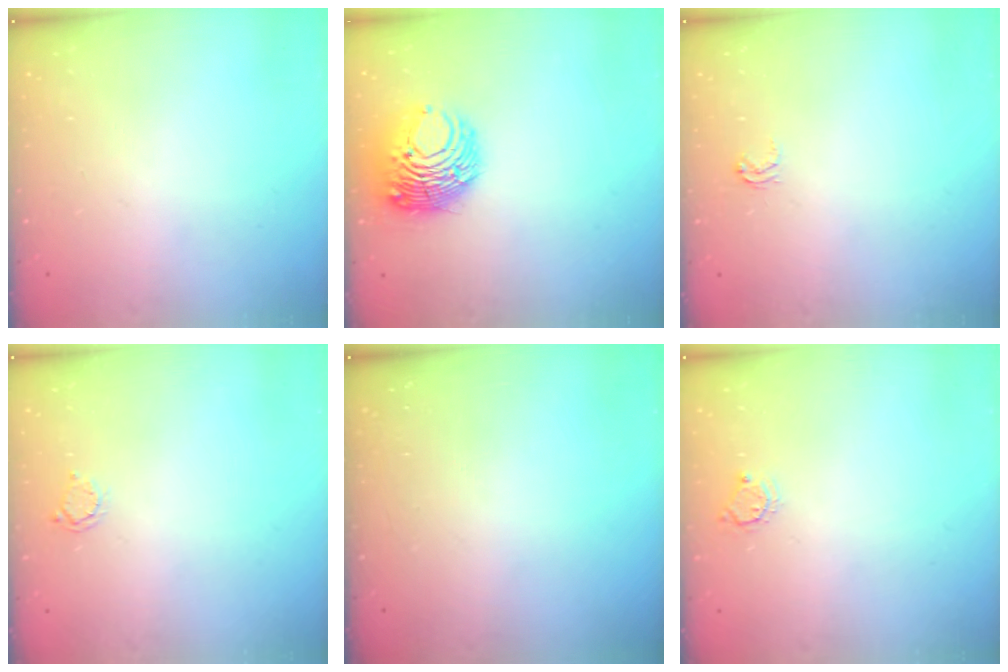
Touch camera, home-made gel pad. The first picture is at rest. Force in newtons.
{"total": 11.2, "press": 11.1, "slide": 0.6}
{"total": 2.7, "press": 2.7, "slide": 0.4}
{"total": 2.5, "press": 2.5, "slide": 0.4}
{"total": 0.0}
{"total": 3.7, "press": 3.7, "slide": 0.4}